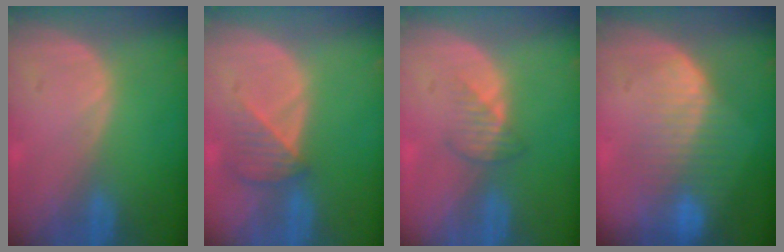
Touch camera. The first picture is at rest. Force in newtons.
{"total": 3.8, "press": 3.5, "slide": 1.4}
{"total": 2.5, "press": 2.5, "slide": 0.3}
{"total": 8.5, "press": 7.2, "slide": 4.5}